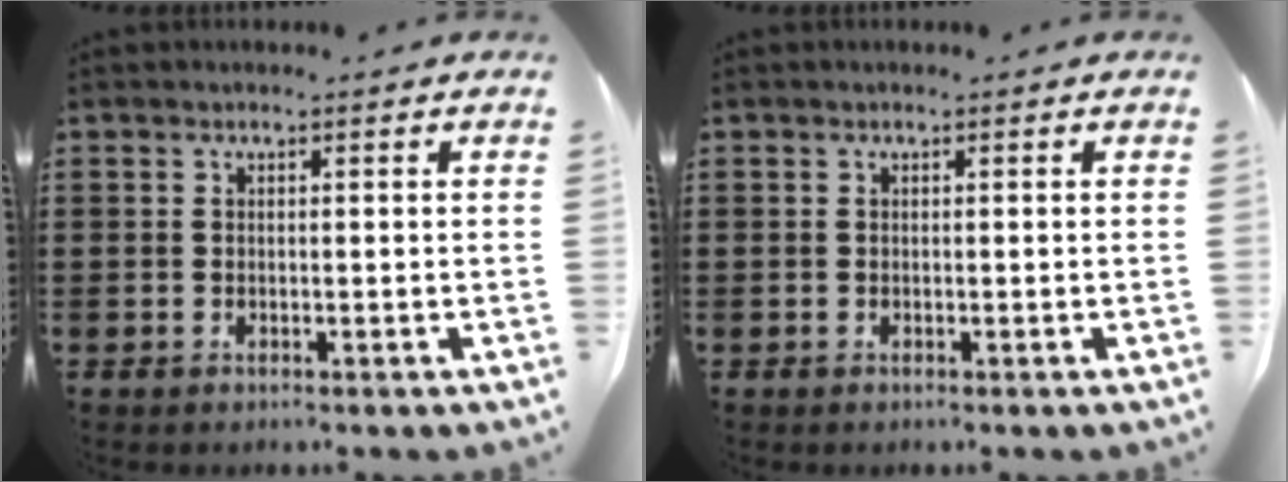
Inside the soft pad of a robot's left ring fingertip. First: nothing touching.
{"total": 0.0}